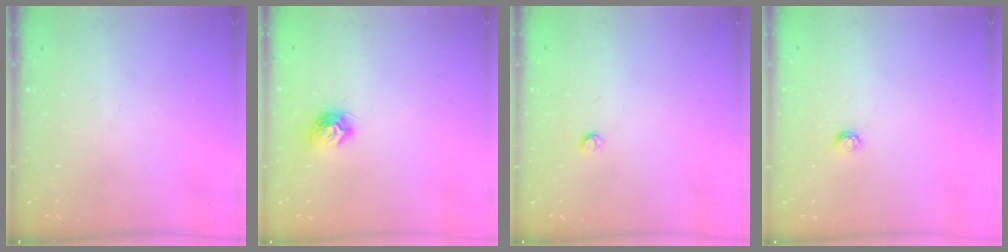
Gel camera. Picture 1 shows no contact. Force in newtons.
{"total": 8.6, "press": 8.5, "slide": 0.1}
{"total": 3.2, "press": 3.2, "slide": 0.3}
{"total": 3.8, "press": 3.8, "slide": 0.5}